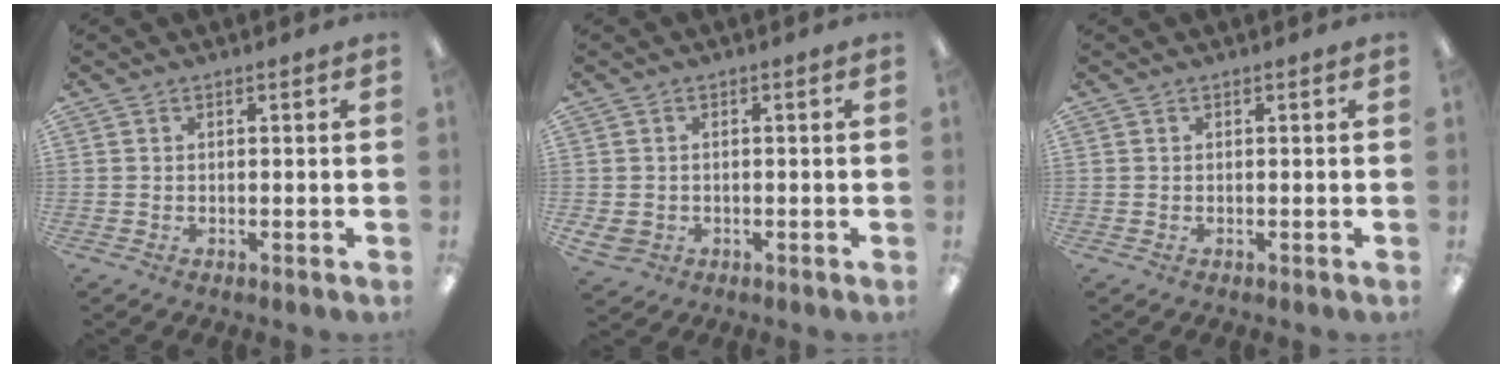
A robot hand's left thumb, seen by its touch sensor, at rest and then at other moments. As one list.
[{"total": 2.7, "force": [-0.8, 2.4, 0.9], "torque": [-0.030, -0.001, -0.019]}, {"total": 0.0}]